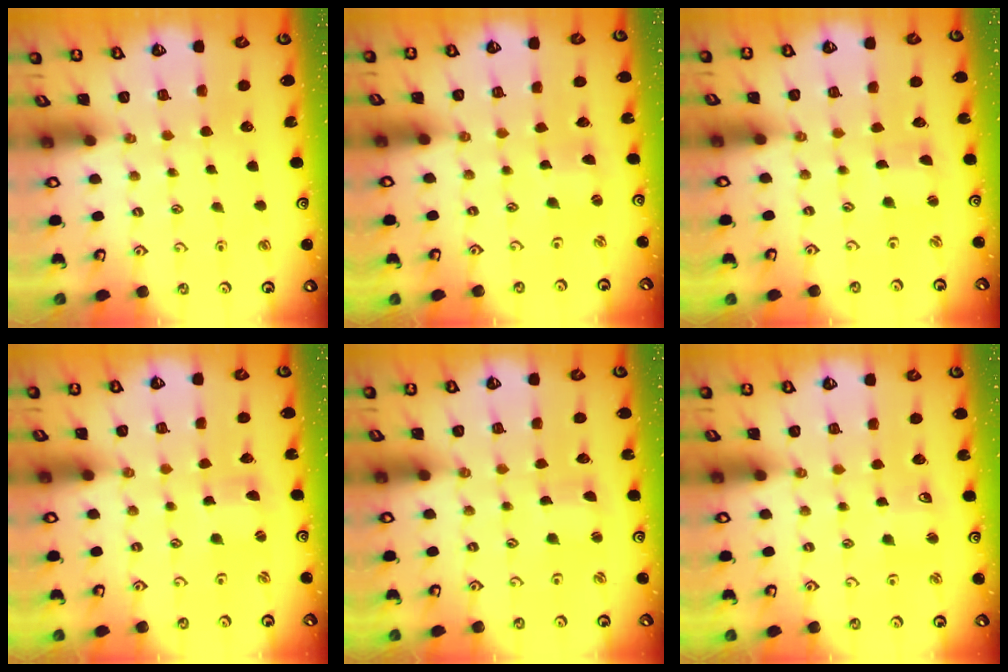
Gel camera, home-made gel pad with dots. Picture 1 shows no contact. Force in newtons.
{"total": 1.0, "press": 1.0, "slide": 0.1}
{"total": 0.9, "press": 0.9, "slide": 0.0}
{"total": 0.7, "press": 0.7, "slide": 0.2}
{"total": 1.3, "press": 1.3, "slide": 0.1}
{"total": 4.0, "press": 3.9, "slide": 0.6}